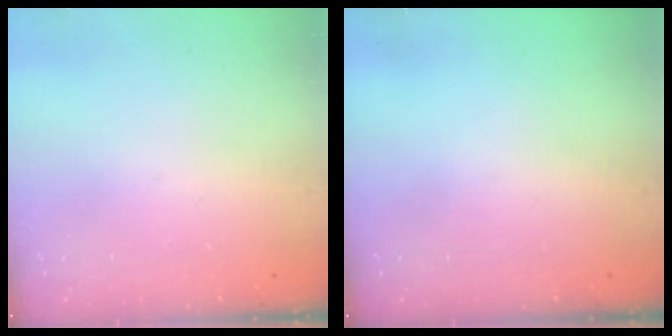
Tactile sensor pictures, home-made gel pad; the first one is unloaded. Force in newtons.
{"total": 0.0}